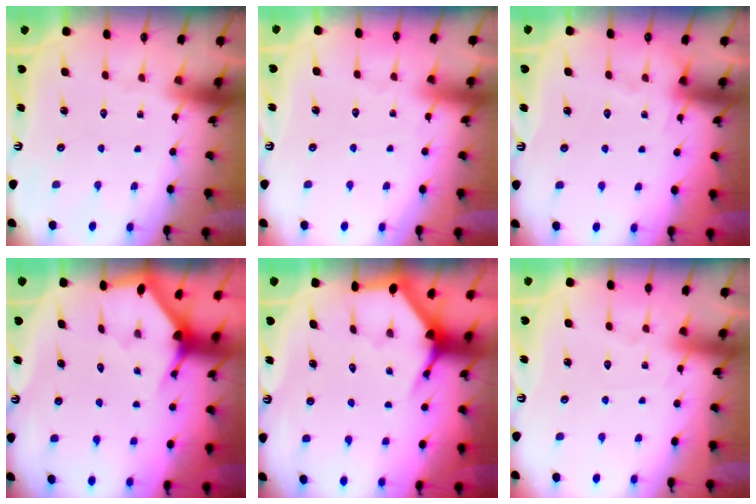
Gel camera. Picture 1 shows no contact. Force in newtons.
{"total": 1.8, "press": 1.8, "slide": 0.3}
{"total": 5.1, "press": 5.1, "slide": 0.7}
{"total": 3.1, "press": 3.1, "slide": 0.2}
{"total": 3.7, "press": 3.6, "slide": 0.4}
{"total": 5.8, "press": 5.7, "slide": 0.7}